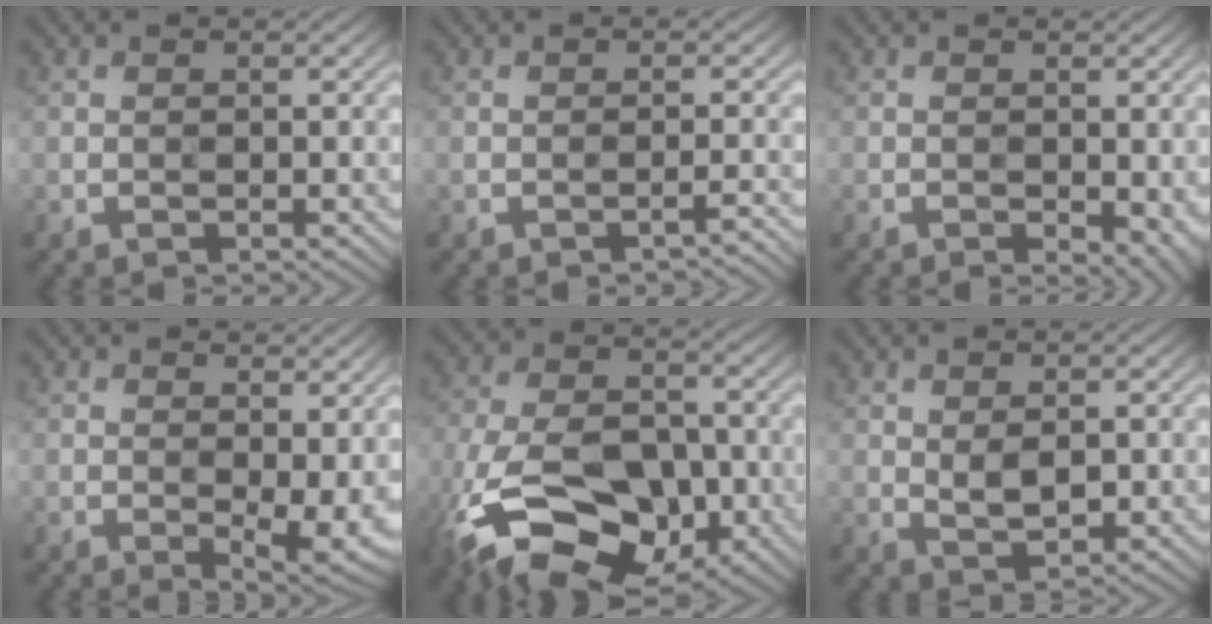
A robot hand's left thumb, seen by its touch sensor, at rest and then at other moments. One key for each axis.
{"total": 1.5, "fx": -1.3, "fy": -0.2, "fz": 0.7, "tx": -0.009, "ty": 0.014, "tz": -0.021}
{"total": 3.8, "fx": -1.2, "fy": 2.0, "fz": 3.0, "tx": -0.039, "ty": -0.010, "tz": -0.010}
{"total": 5.1, "fx": 0.3, "fy": 2.1, "fz": 4.7, "tx": -0.069, "ty": -0.005, "tz": 0.009}
{"total": 18.1, "fx": -8.5, "fy": 11.0, "fz": 11.6, "tx": -0.269, "ty": -0.036, "tz": -0.129}
{"total": 3.1, "fx": 0.3, "fy": 1.5, "fz": 2.7, "tx": -0.053, "ty": 0.001, "tz": 0.011}